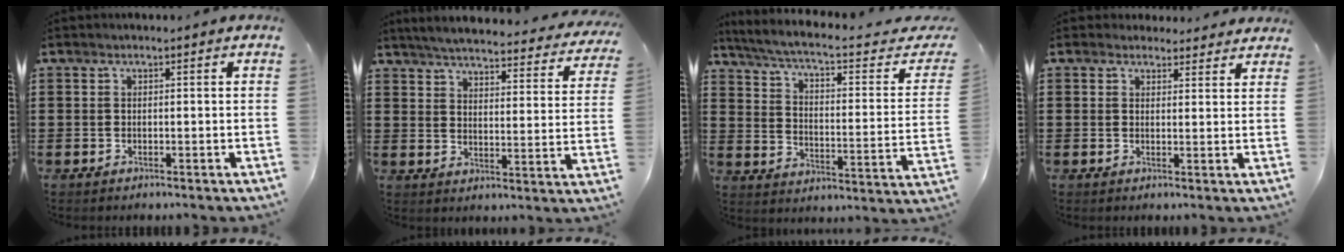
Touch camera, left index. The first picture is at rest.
{"total": 4.7, "force": [4.4, -0.2, 1.4], "torque": [-0.050, -0.034, 0.072]}
{"total": 5.0, "force": [3.6, 0.1, 3.4], "torque": [-0.086, -0.037, 0.053]}
{"total": 2.8, "force": [2.5, 1.1, 0.2], "torque": [-0.005, -0.004, 0.046]}